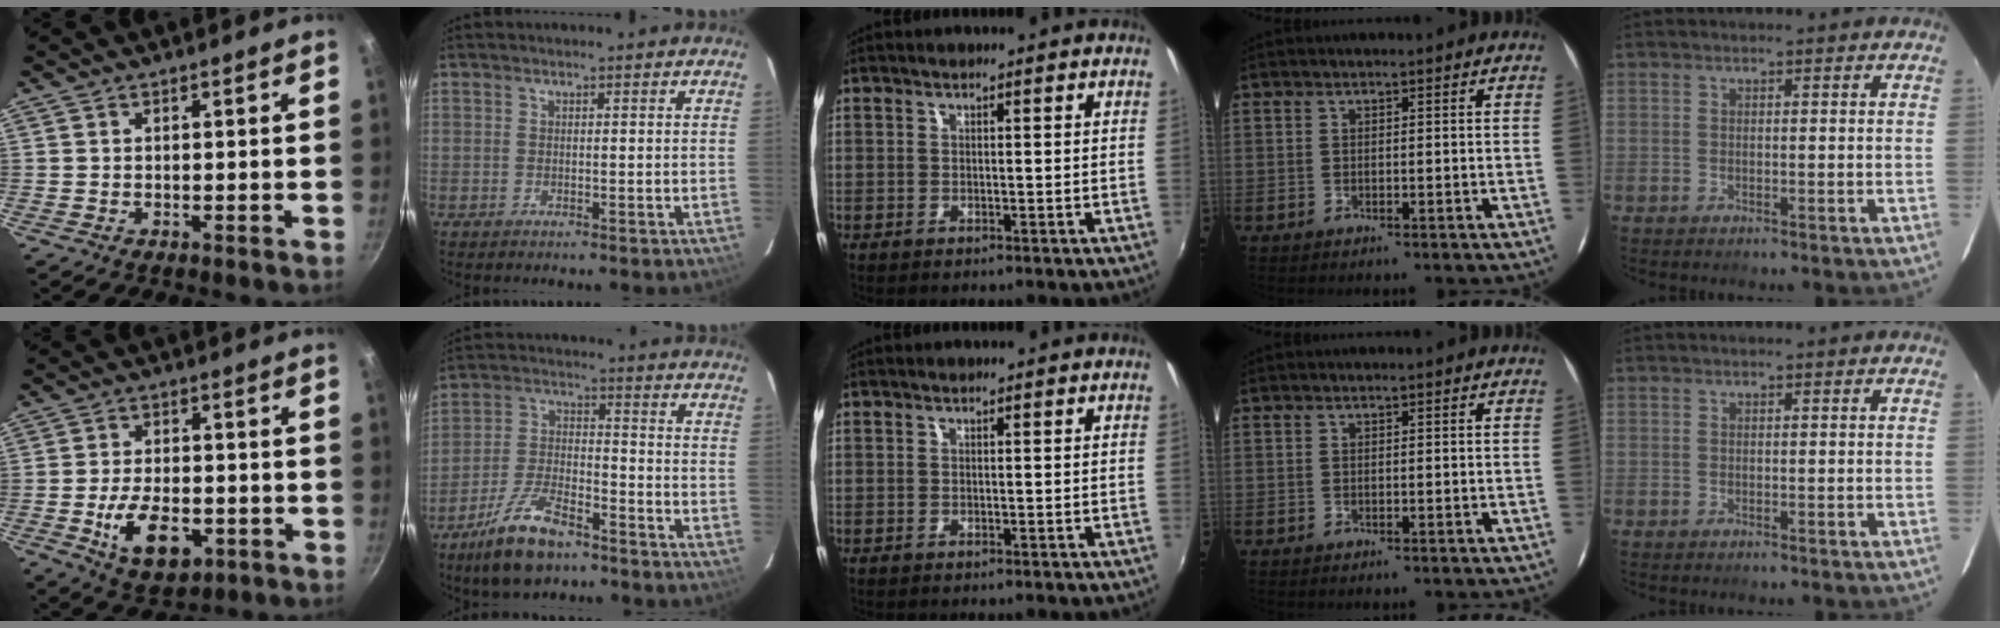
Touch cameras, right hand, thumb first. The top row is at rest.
{"thumb": {"total": 11.2, "force": [-3.4, 6.4, 8.6], "torque": [-0.135, 0.007, -0.046]}, "index": {"total": 12.4, "force": [-8.9, 4.5, 7.4], "torque": [-0.161, -0.009, -0.161]}}